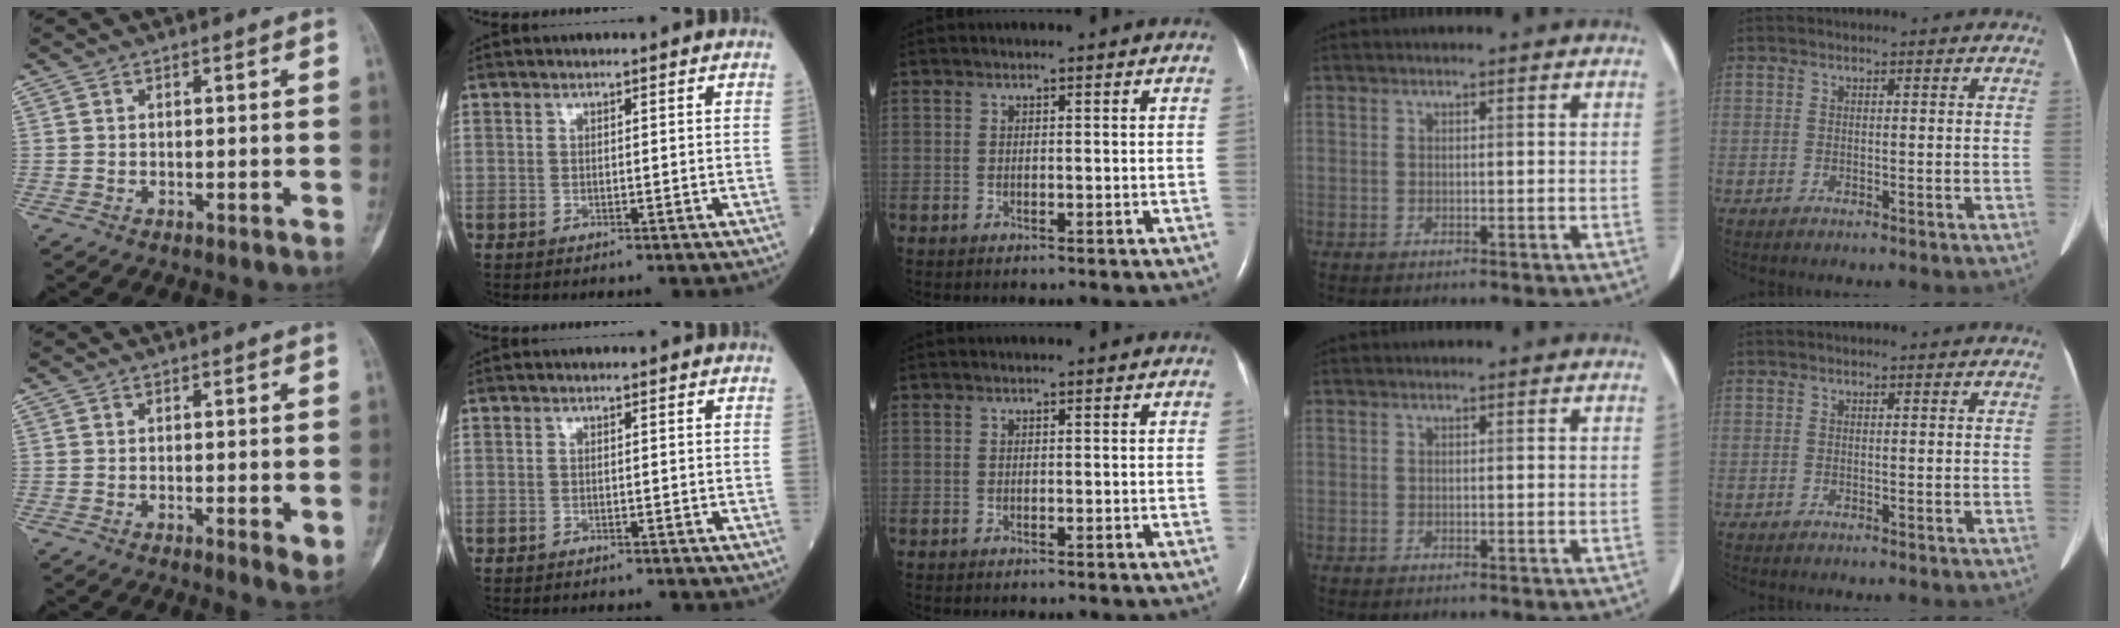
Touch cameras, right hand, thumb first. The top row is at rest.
{"thumb": {"total": 2.9, "force": [-0.3, 0.9, 2.8], "torque": [-0.040, -0.010, -0.004]}, "index": {"total": 0.6, "force": [-0.5, 0.1, 0.2], "torque": [-0.012, -0.002, -0.009]}}